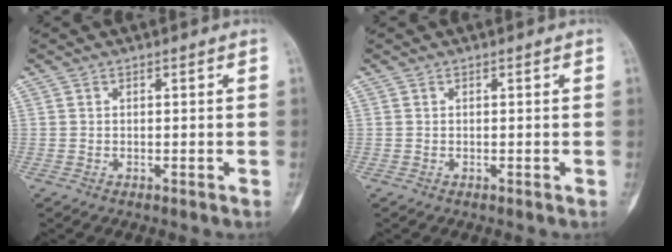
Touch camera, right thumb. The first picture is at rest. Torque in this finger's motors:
{"motor_torque": [0.00, 0.00, 0.08, -0.08, 0.00]}